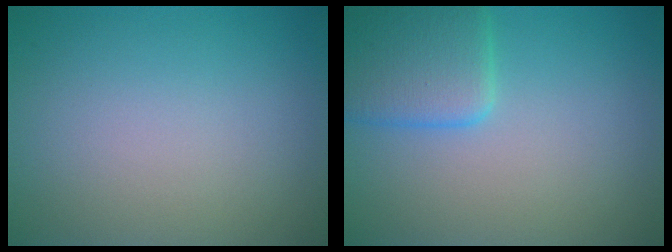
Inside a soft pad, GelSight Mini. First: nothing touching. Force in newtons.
{"total": 4.4, "press": 4.4, "slide": 0.2}